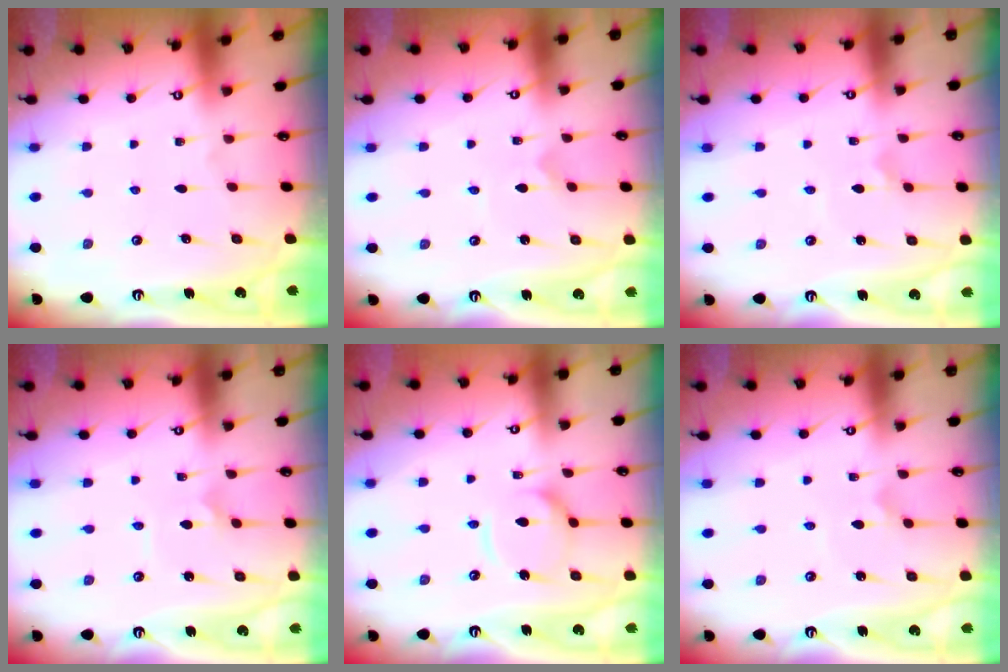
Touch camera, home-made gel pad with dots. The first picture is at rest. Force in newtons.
{"total": 1.0, "press": 1.0, "slide": 0.0}
{"total": 1.8, "press": 1.7, "slide": 0.4}
{"total": 2.7, "press": 2.7, "slide": 0.2}
{"total": 9.7, "press": 9.6, "slide": 0.9}
{"total": 2.4, "press": 2.4, "slide": 0.2}